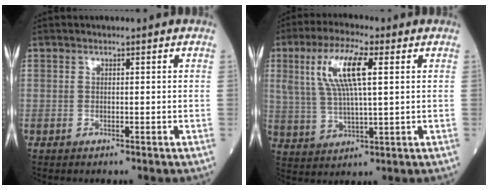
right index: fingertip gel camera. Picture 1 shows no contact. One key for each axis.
{"total": 10.5, "fx": 3.4, "fy": 2.2, "fz": 9.6, "tx": -0.205, "ty": 0.015, "tz": 0.068}